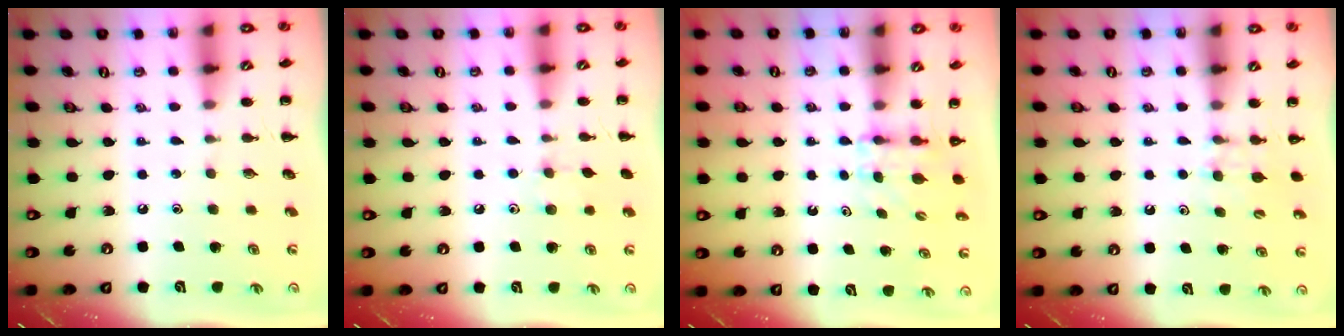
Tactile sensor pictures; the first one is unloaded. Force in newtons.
{"total": 5.4, "press": 5.3, "slide": 1.3}
{"total": 4.8, "press": 4.7, "slide": 0.3}
{"total": 5.3, "press": 5.1, "slide": 1.5}